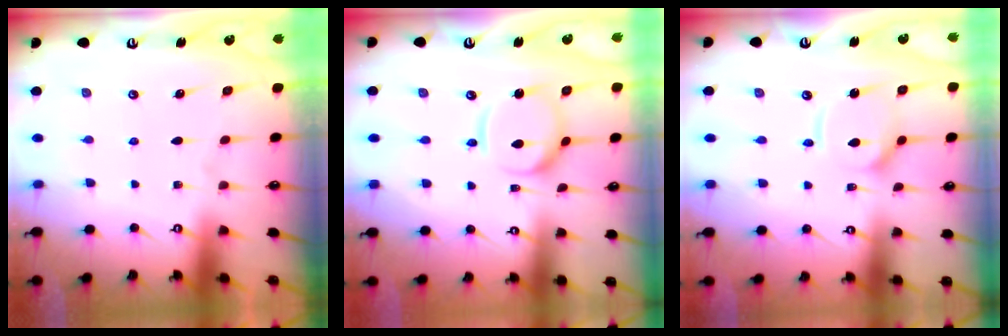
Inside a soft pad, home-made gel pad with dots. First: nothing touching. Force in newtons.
{"total": 10.3, "press": 10.2, "slide": 1.0}
{"total": 10.2, "press": 10.2, "slide": 1.2}